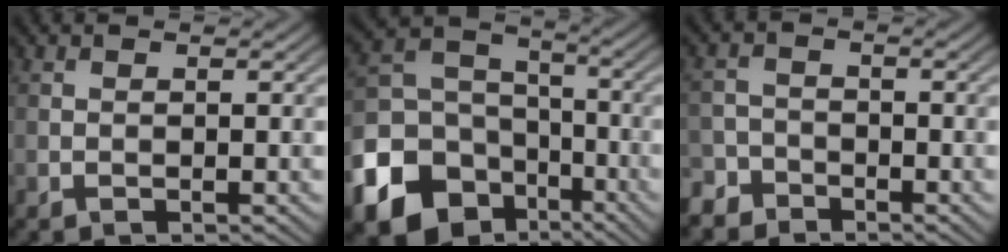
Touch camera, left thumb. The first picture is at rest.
{"total": 16.2, "force": [-7.7, 12.6, 6.7], "torque": [-0.205, -0.048, -0.138]}
{"total": 3.6, "force": [-3.0, 2.0, 0.6], "torque": [-0.010, 0.002, -0.067]}